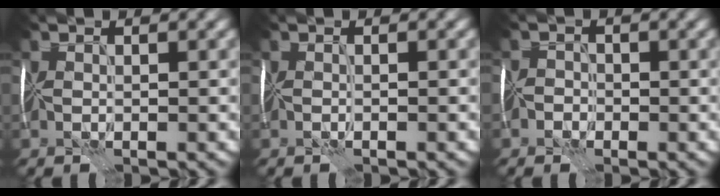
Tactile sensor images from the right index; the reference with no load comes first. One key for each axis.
{"total": 0.0}
{"total": 1.8, "fx": -1.6, "fy": 0.5, "fz": -0.5, "tx": 0.033, "ty": 0.007, "tz": -0.031}